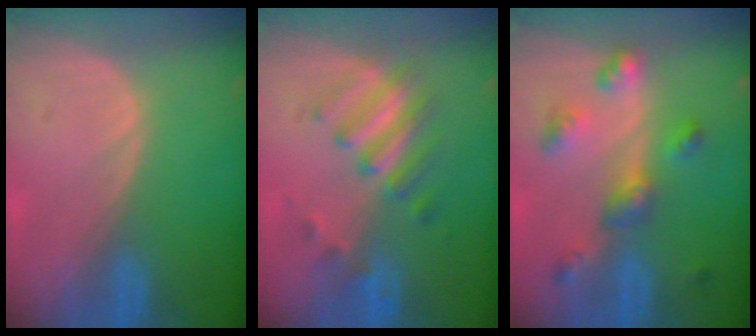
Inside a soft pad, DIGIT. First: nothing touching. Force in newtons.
{"total": 5.8, "press": 5.7, "slide": 0.9}
{"total": 6.7, "press": 5.9, "slide": 3.3}